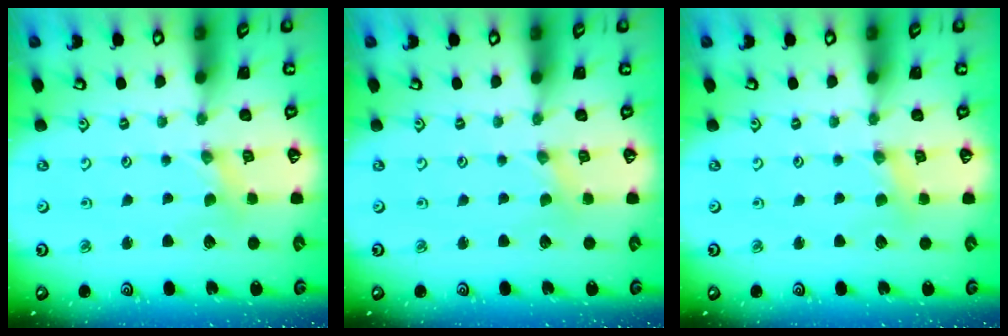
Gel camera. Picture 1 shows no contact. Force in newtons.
{"total": 0.0}
{"total": 2.7, "press": 2.6, "slide": 0.5}